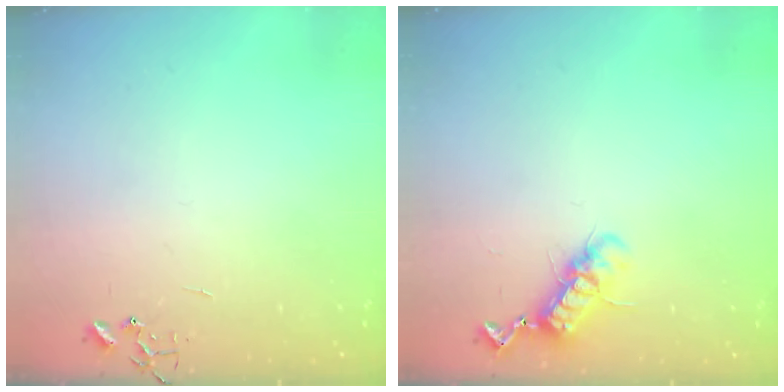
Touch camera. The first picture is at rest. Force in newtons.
{"total": 11.3, "press": 11.2, "slide": 1.2}